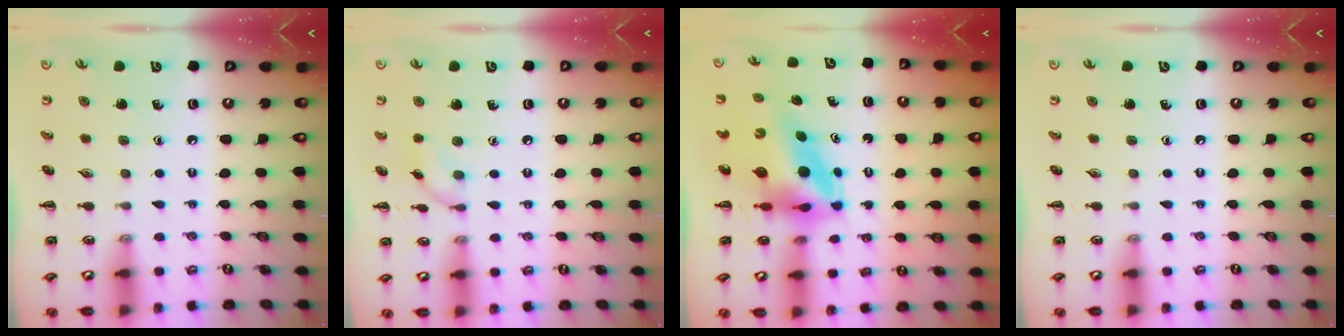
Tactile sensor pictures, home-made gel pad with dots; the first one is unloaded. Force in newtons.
{"total": 6.7, "press": 6.6, "slide": 0.5}
{"total": 6.5, "press": 6.2, "slide": 2.0}
{"total": 0.0}